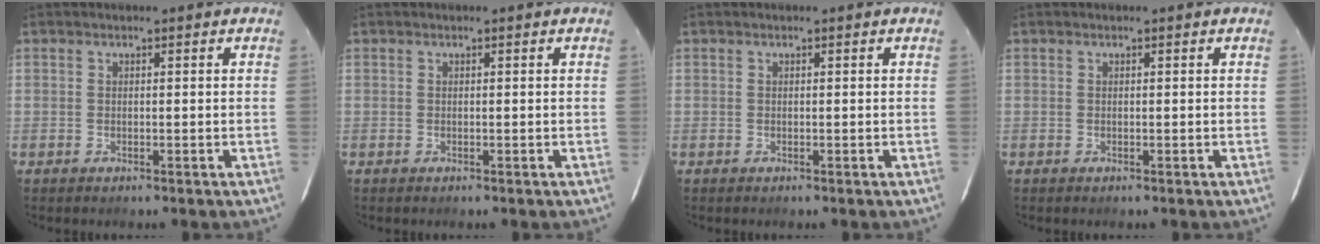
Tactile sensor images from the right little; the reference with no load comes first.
{"total": 0.0}
{"total": 0.0}
{"total": 0.0}